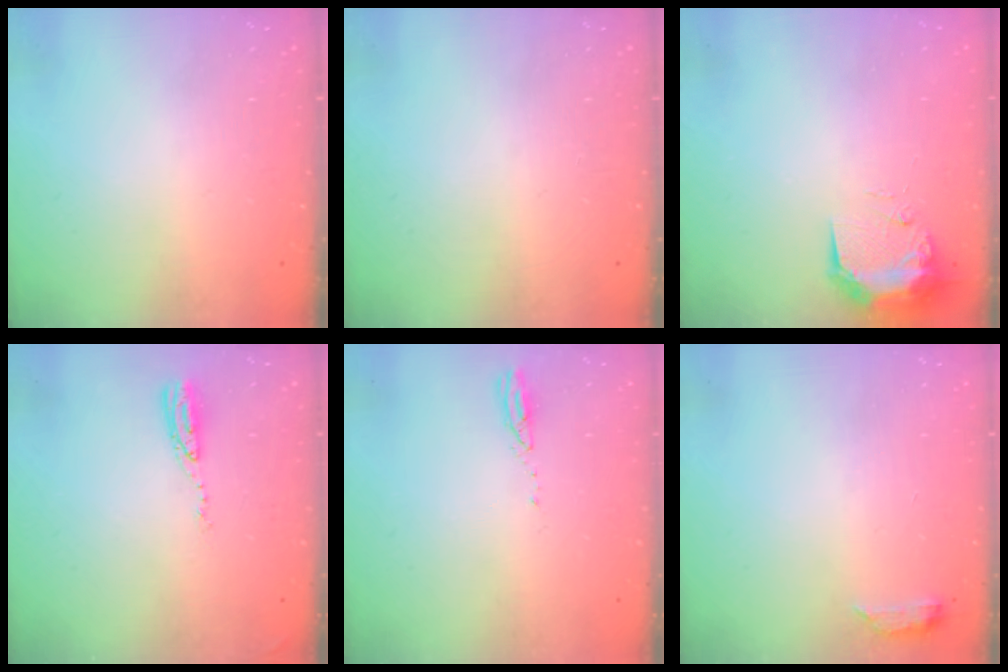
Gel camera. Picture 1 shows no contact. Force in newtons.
{"total": 0.0}
{"total": 9.2, "press": 9.0, "slide": 1.5}
{"total": 5.9, "press": 5.9, "slide": 0.4}
{"total": 3.1, "press": 3.1, "slide": 0.3}
{"total": 3.5, "press": 3.5, "slide": 0.6}